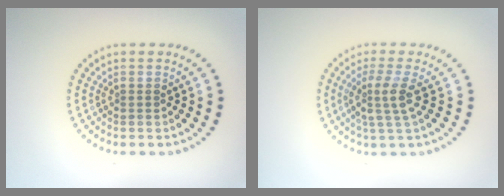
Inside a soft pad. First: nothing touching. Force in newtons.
{"total": 2.9, "press": 2.3, "slide": 1.8}